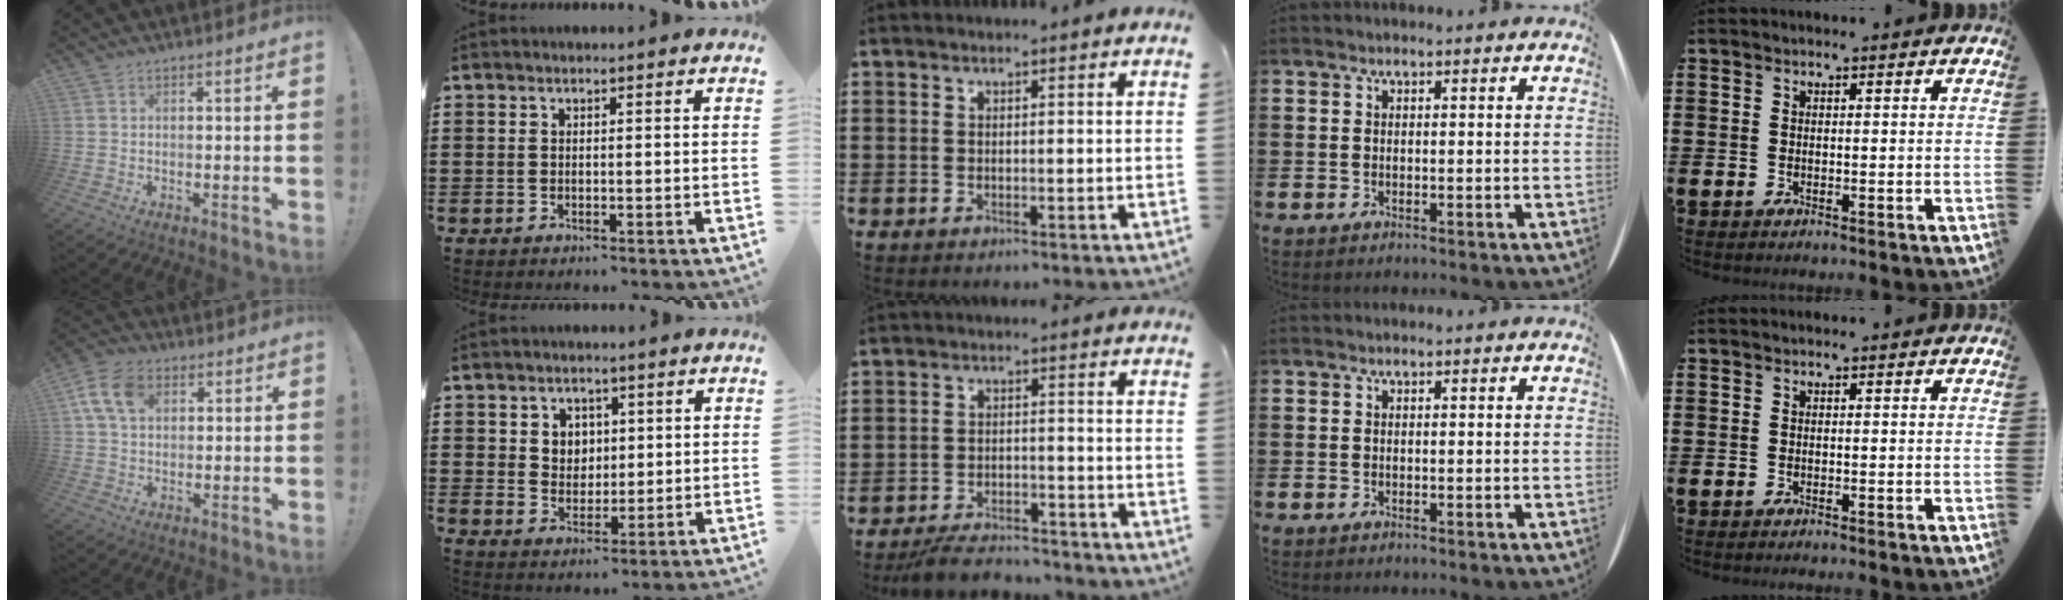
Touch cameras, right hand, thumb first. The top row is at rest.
{"thumb": {"total": 10.4, "force": [3.4, 7.0, 6.9], "torque": [-0.130, 0.013, 0.069]}, "index": {"total": 3.6, "force": [1.5, 3.2, 0.8], "torque": [-0.022, 0.009, 0.024]}, "middle": {"total": 4.4, "force": [-4.3, 0.5, 0.8], "torque": [-0.023, 0.001, -0.087]}}